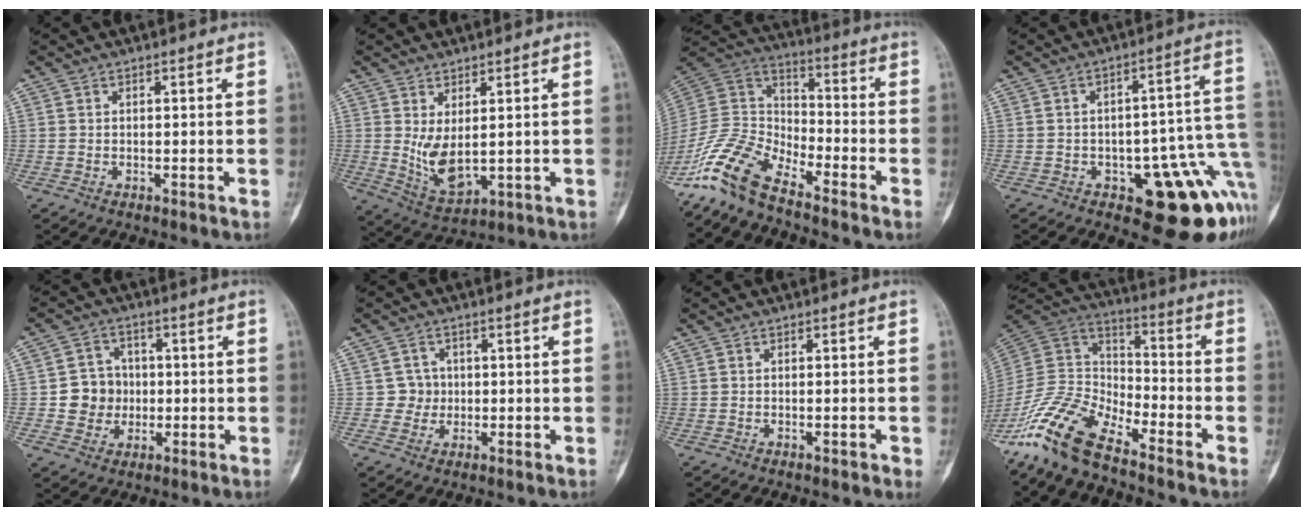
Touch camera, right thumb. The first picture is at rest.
{"total": 7.0, "force": [1.0, 3.4, 6.1], "torque": [-0.106, -0.021, 0.037]}
{"total": 12.8, "force": [-10.2, 4.5, 6.2], "torque": [-0.124, 0.077, -0.210]}
{"total": 16.9, "force": [-5.4, 7.3, 14.3], "torque": [-0.105, 0.042, -0.052]}
{"total": 7.5, "force": [-0.6, 7.1, 2.3], "torque": [-0.004, 0.012, -0.011]}
{"total": 3.4, "force": [0.1, 3.4, 0.0], "torque": [0.026, 0.009, -0.004]}
{"total": 1.3, "force": [-0.5, 0.3, 1.2], "torque": [-0.020, -0.003, -0.005]}
{"total": 14.3, "force": [-11.2, 5.1, 7.3], "torque": [-0.136, 0.074, -0.226]}